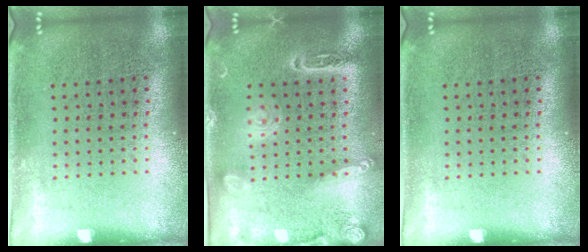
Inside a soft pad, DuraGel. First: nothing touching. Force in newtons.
{"total": 2.0, "press": 1.9, "slide": 0.6}
{"total": 0.0}